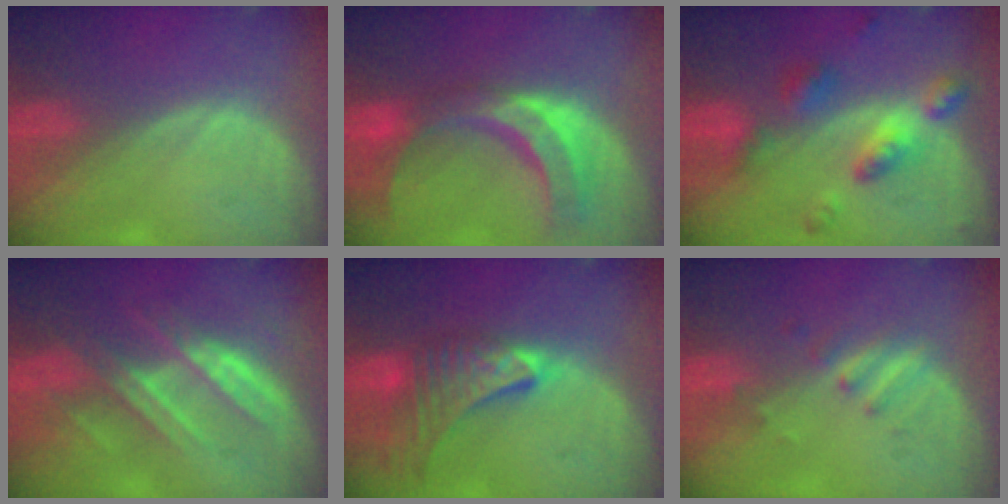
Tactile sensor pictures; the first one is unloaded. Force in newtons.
{"total": 11.1, "press": 9.5, "slide": 5.7}
{"total": 7.4, "press": 7.3, "slide": 0.5}
{"total": 7.4, "press": 7.2, "slide": 2.0}
{"total": 9.6, "press": 8.5, "slide": 4.4}
{"total": 3.1, "press": 2.8, "slide": 1.2}